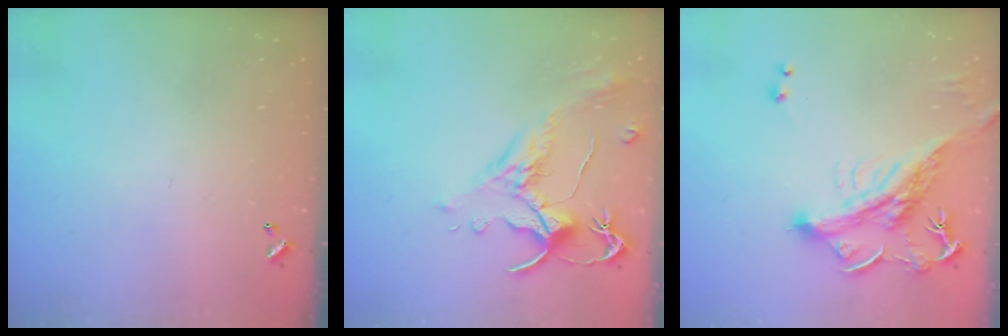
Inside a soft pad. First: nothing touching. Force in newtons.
{"total": 1.5, "press": 1.0, "slide": 1.1}
{"total": 3.5, "press": 3.2, "slide": 1.4}